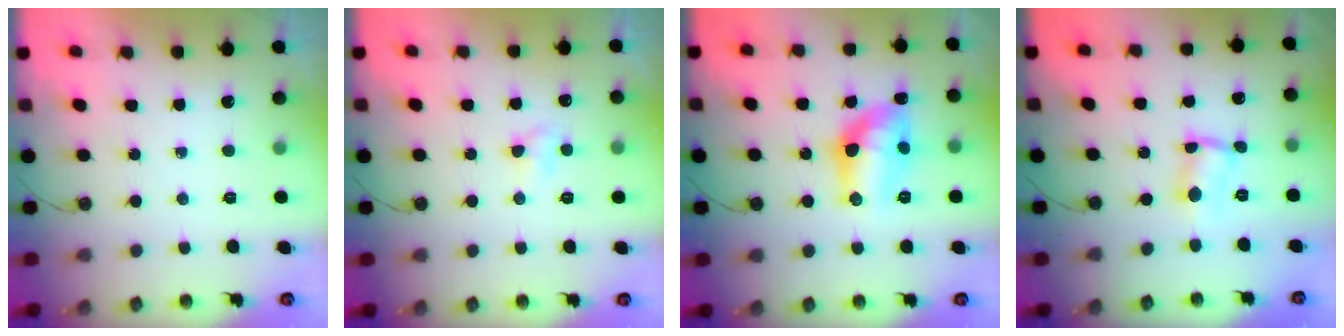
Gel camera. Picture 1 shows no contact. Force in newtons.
{"total": 4.1, "press": 4.1, "slide": 0.6}
{"total": 12.6, "press": 12.6, "slide": 0.6}
{"total": 2.0, "press": 2.0, "slide": 0.6}